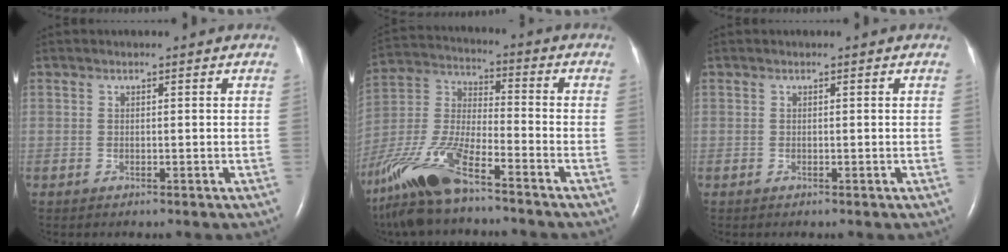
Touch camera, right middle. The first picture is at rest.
{"total": 16.7, "force": [-12.1, 3.6, 11.0], "torque": [-0.263, -0.027, -0.231]}
{"total": 0.0}